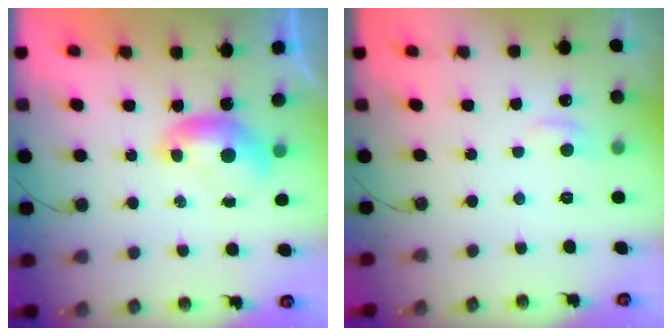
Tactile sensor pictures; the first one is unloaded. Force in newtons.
{"total": 0.9, "press": 0.4, "slide": 0.8}